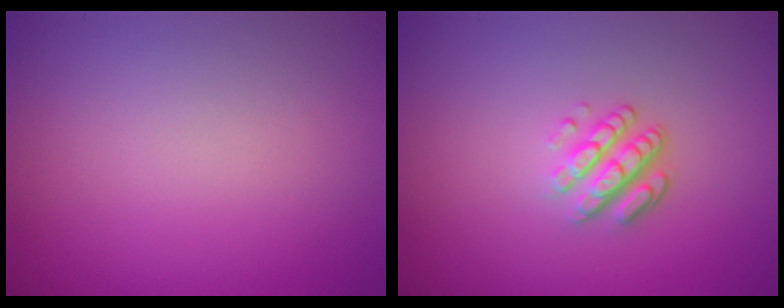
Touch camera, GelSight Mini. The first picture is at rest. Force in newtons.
{"total": 3.4, "press": 2.5, "slide": 2.4}